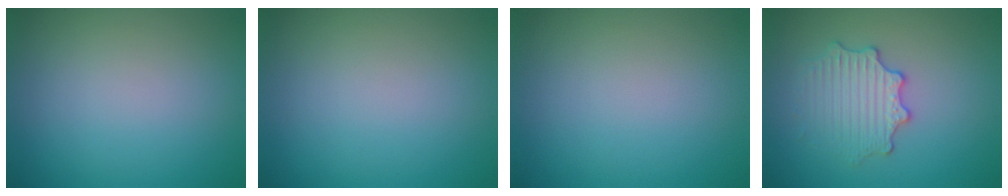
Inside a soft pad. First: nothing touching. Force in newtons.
{"total": 0.0}
{"total": 0.0}
{"total": 2.9, "press": 2.8, "slide": 0.9}